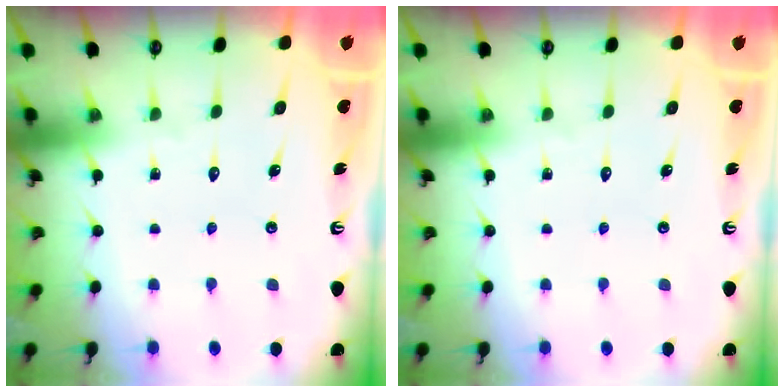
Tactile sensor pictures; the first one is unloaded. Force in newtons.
{"total": 0.0}